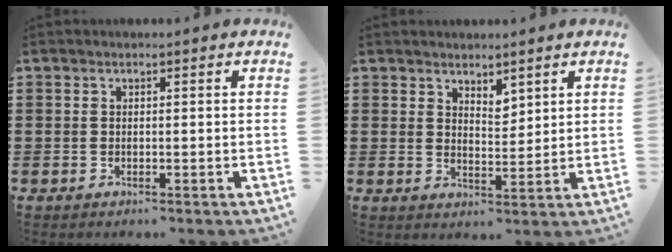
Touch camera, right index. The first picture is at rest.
{"total": 2.9, "force": [2.6, 1.0, 0.6], "torque": [-0.019, 0.000, 0.049]}